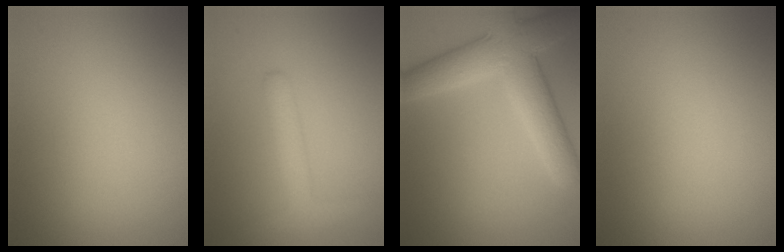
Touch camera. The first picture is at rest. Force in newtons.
{"total": 2.9, "press": 2.9, "slide": 0.2}
{"total": 7.6, "press": 7.6, "slide": 0.5}
{"total": 0.0}